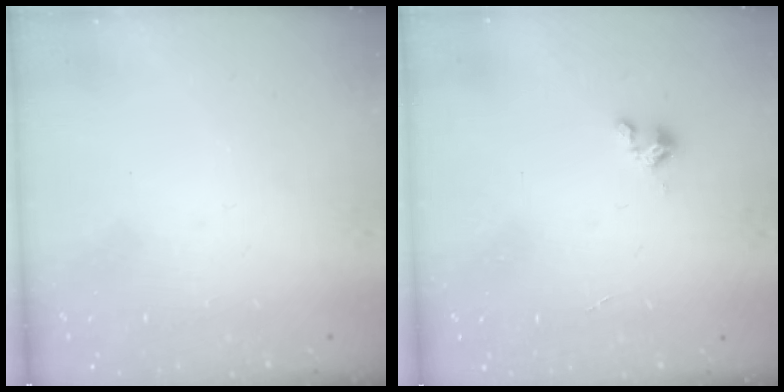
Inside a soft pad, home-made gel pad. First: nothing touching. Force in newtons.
{"total": 0.9, "press": 0.9, "slide": 0.2}